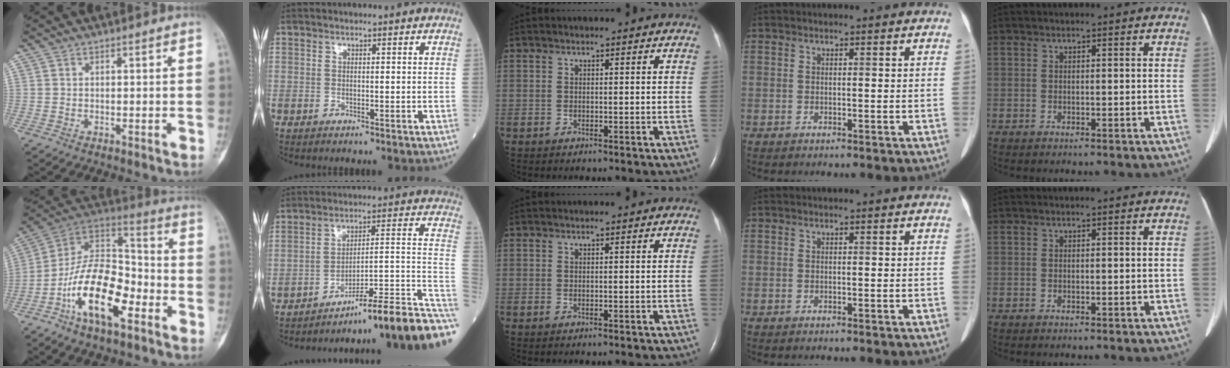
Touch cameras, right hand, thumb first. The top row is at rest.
{"thumb": {"total": 19.4, "force": [-8.1, 9.2, 15.0], "torque": [-0.245, 0.064, -0.151]}, "index": {"total": 17.5, "force": [-13.8, -0.8, 10.7], "torque": [-0.080, 0.039, -0.202]}}